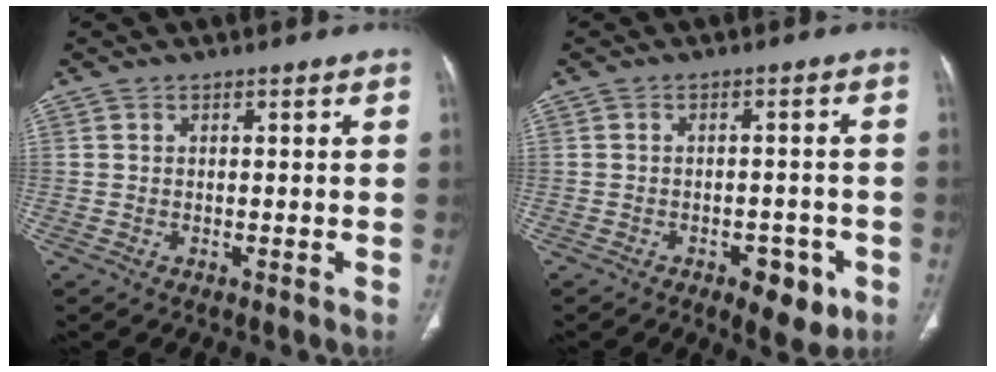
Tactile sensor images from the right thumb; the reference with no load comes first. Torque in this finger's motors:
{"motor_torque": [0.91, 1.02, -0.13, 0.01, 0.03]}